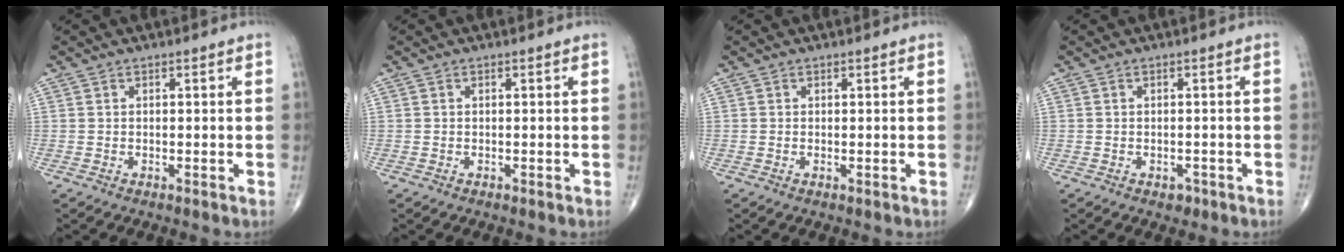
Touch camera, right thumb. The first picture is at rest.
{"total": 0.0}
{"total": 0.0}
{"total": 1.6, "force": [-0.9, 1.1, 0.8], "torque": [-0.004, 0.002, -0.010]}